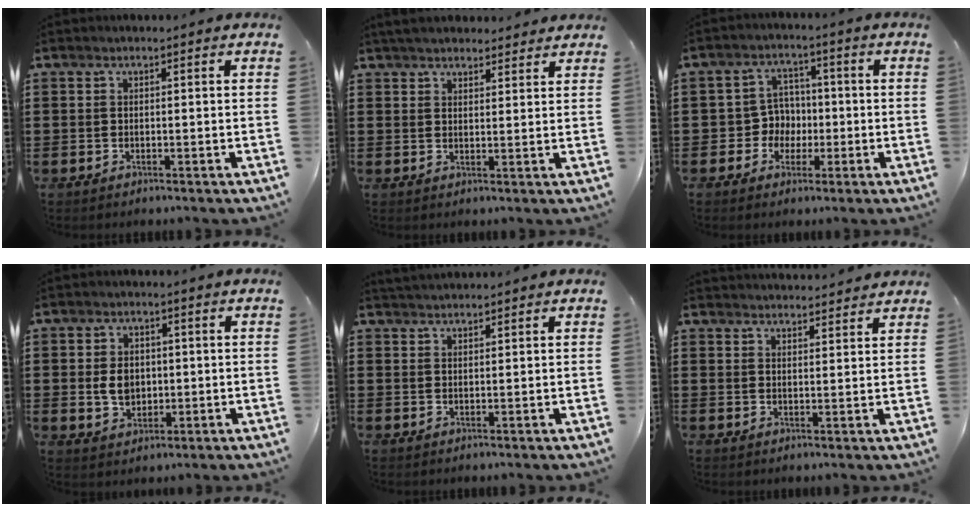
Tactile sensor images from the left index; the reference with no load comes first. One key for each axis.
{"total": 3.6, "fx": 3.5, "fy": 0.7, "fz": 0.7, "tx": -0.022, "ty": -0.002, "tz": 0.068}
{"total": 5.1, "fx": -0.9, "fy": 4.9, "fz": 1.3, "tx": -0.043, "ty": 0.015, "tz": -0.018}
{"total": 4.4, "fx": 0.0, "fy": 3.4, "fz": 2.9, "tx": -0.055, "ty": 0.006, "tz": -0.004}
{"total": 1.6, "fx": 1.6, "fy": 0.1, "fz": 0.1, "tx": -0.006, "ty": 0.002, "tz": 0.031}
{"total": 2.7, "fx": 2.7, "fy": 0.0, "fz": -0.1, "tx": -0.005, "ty": -0.009, "tz": 0.052}